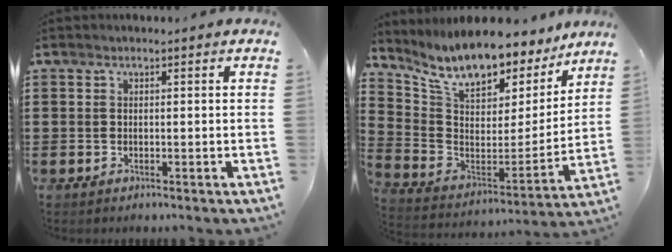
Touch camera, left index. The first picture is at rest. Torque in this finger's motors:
{"motor_torque": [2.14, 0.00, 1.05, 0.21]}